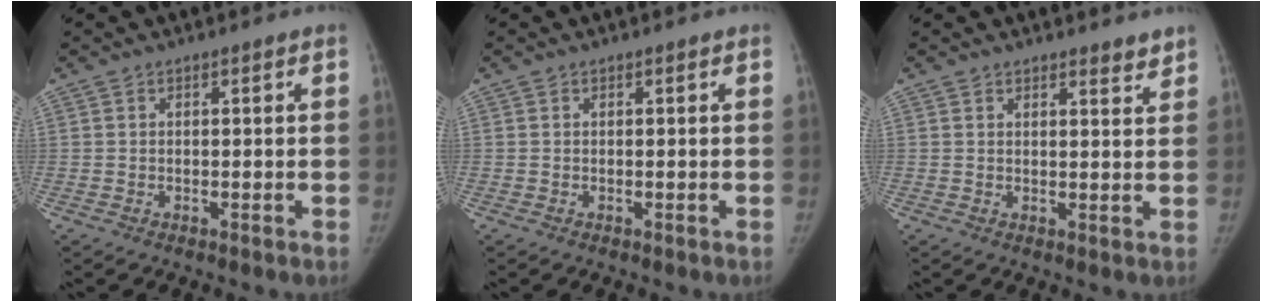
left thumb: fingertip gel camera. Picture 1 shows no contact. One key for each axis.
{"total": 0.0}
{"total": 2.6, "fx": 2.4, "fy": 0.8, "fz": 0.6, "tx": 0.009, "ty": -0.018, "tz": 0.027}